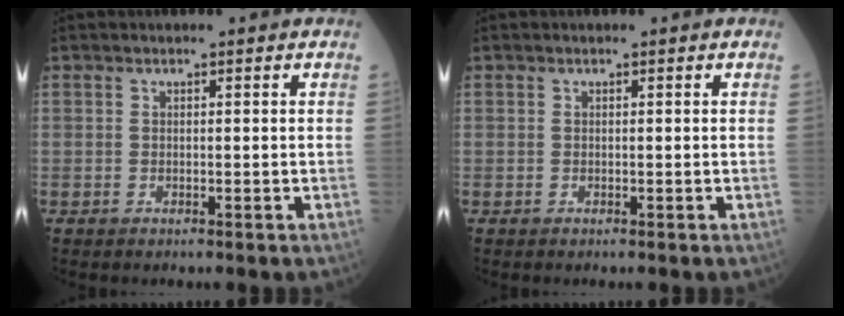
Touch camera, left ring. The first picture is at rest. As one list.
[{"total": 0.0}]